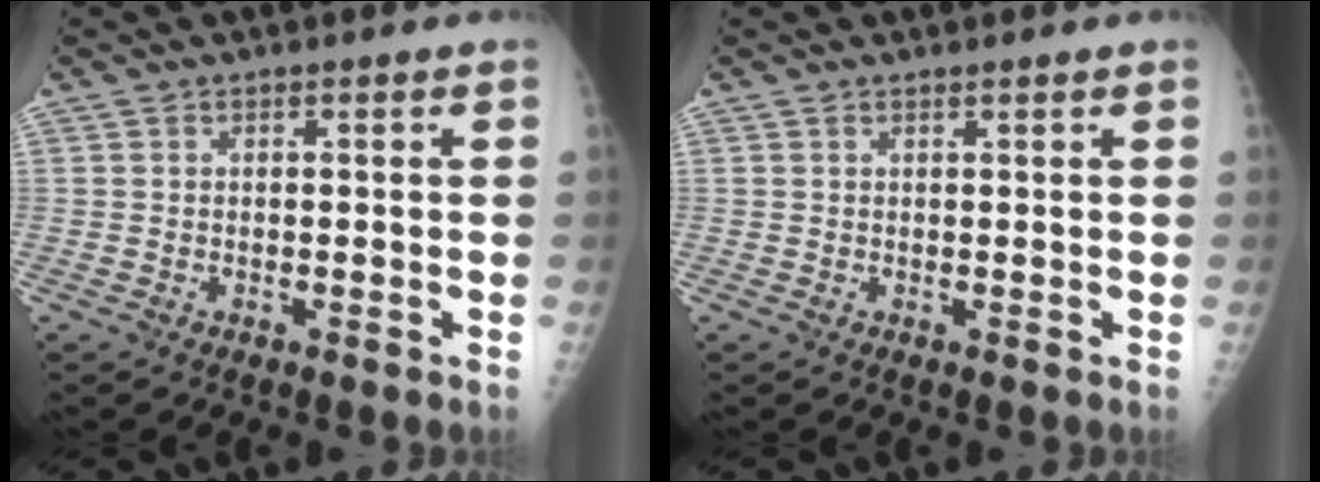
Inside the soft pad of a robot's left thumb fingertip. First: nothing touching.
{"total": 0.5, "force": [0.4, 0.0, 0.3], "torque": [-0.007, -0.002, 0.008]}